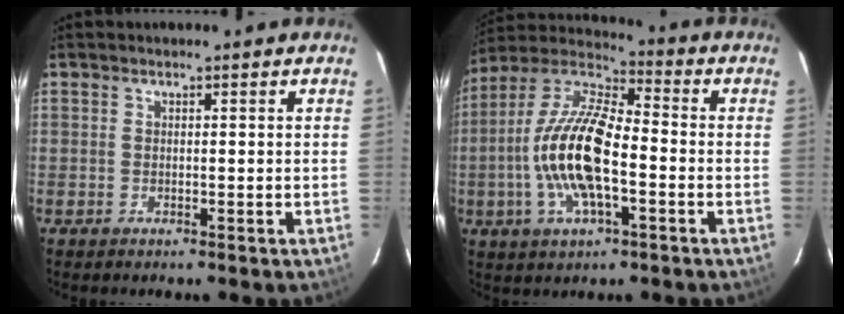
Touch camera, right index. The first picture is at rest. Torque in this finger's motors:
{"motor_torque": [2.14, 0.00, 1.05, 0.21]}